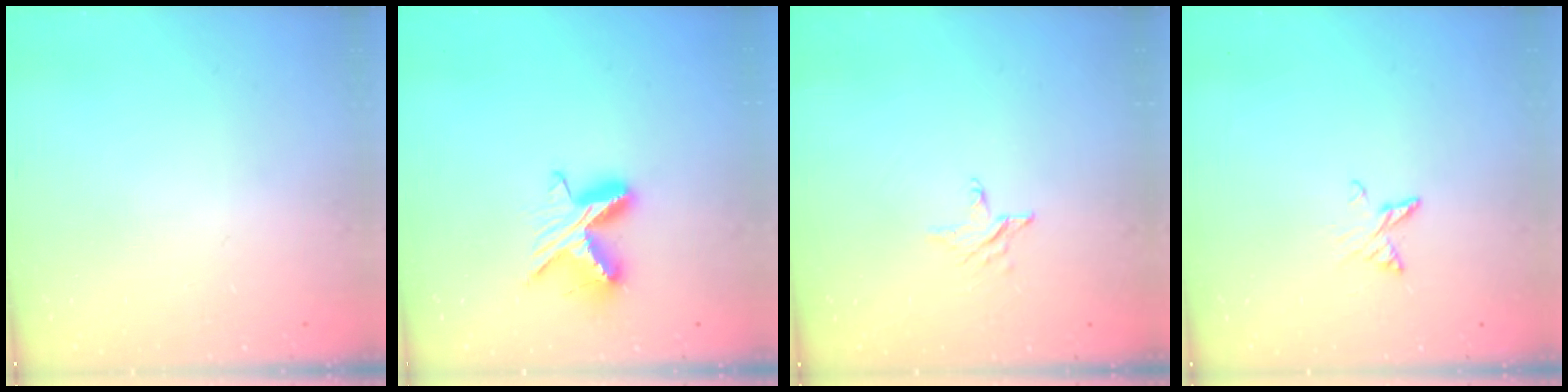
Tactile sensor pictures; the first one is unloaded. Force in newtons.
{"total": 9.2, "press": 9.2, "slide": 0.4}
{"total": 2.9, "press": 2.9, "slide": 0.2}
{"total": 5.4, "press": 5.3, "slide": 0.6}